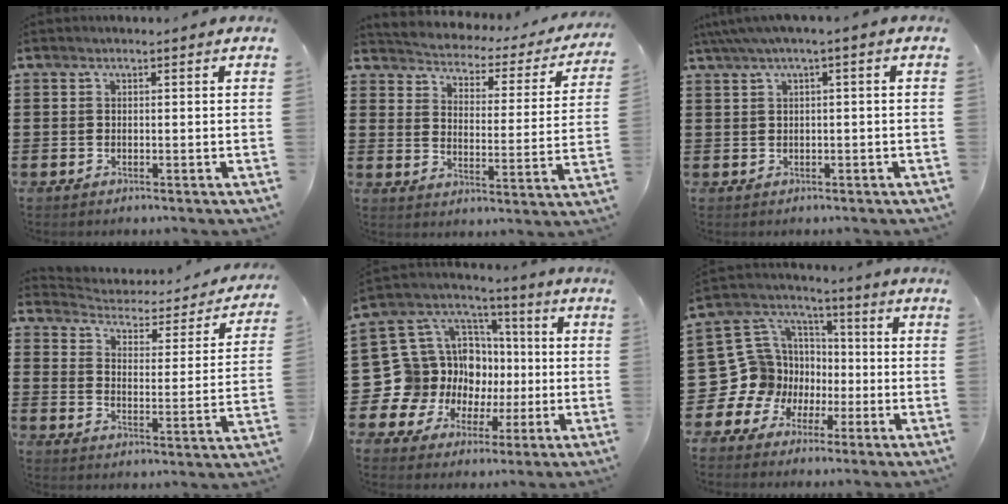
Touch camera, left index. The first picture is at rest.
{"total": 2.3, "force": [2.3, 0.4, 0.1], "torque": [-0.023, -0.030, 0.027]}
{"total": 2.3, "force": [-0.3, 0.1, 2.3], "torque": [-0.038, -0.004, -0.004]}
{"total": 2.4, "force": [2.2, 0.9, 0.5], "torque": [-0.028, -0.023, 0.027]}
{"total": 15.5, "force": [-2.1, 14.8, 4.2], "torque": [-0.133, -0.027, -0.003]}
{"total": 12.2, "force": [-2.9, 11.7, 2.3], "torque": [-0.115, -0.008, -0.031]}